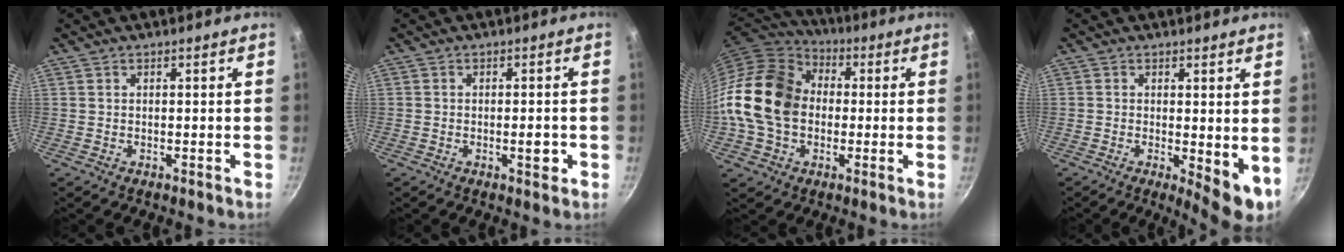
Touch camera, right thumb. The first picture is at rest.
{"total": 3.0, "force": [-1.0, 1.2, 2.6], "torque": [-0.023, 0.008, -0.013]}
{"total": 19.0, "force": [-0.2, 14.4, 12.4], "torque": [-0.216, 0.035, -0.014]}
{"total": 7.1, "force": [-0.3, 2.6, 6.5], "torque": [-0.083, -0.012, -0.001]}